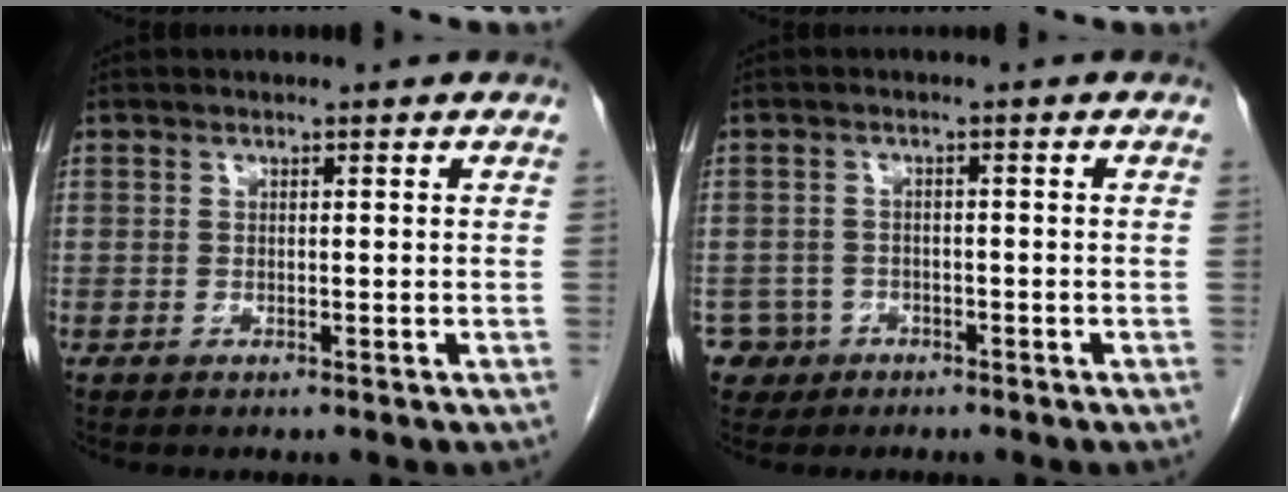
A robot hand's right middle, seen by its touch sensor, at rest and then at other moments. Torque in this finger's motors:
{"motor_torque": [1.04, -1.10, 0.22, -0.05]}